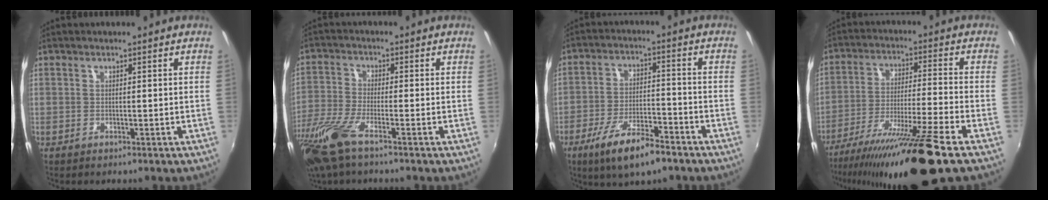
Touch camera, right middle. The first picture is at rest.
{"total": 11.0, "force": [-7.6, 2.0, 7.7], "torque": [-0.184, -0.041, -0.152]}
{"total": 11.5, "force": [-7.7, 3.2, 8.0], "torque": [-0.166, -0.016, -0.130]}
{"total": 19.4, "force": [-14.8, -1.0, 12.6], "torque": [-0.234, -0.034, -0.244]}